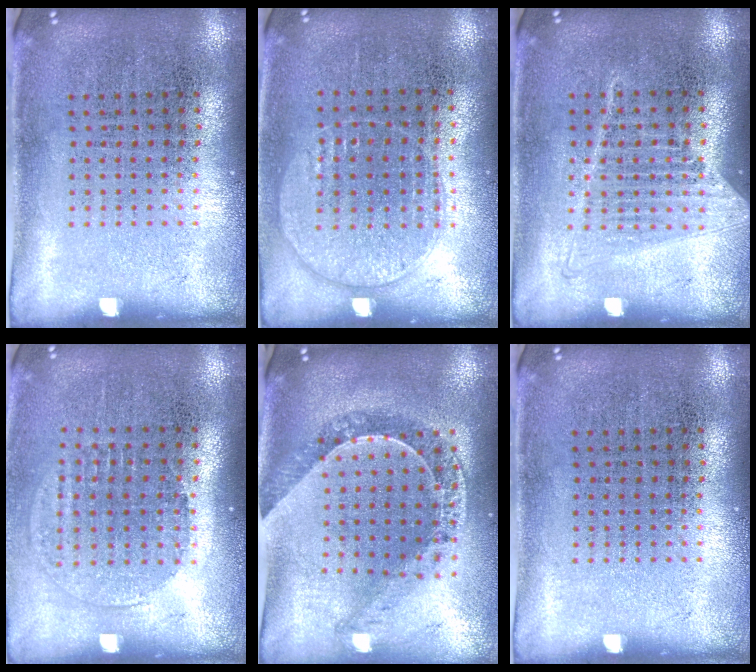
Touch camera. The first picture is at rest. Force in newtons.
{"total": 1.0, "press": 0.9, "slide": 0.4}
{"total": 1.2, "press": 1.1, "slide": 0.5}
{"total": 1.3, "press": 1.2, "slide": 0.5}
{"total": 1.0, "press": 1.0, "slide": 0.2}
{"total": 0.0}